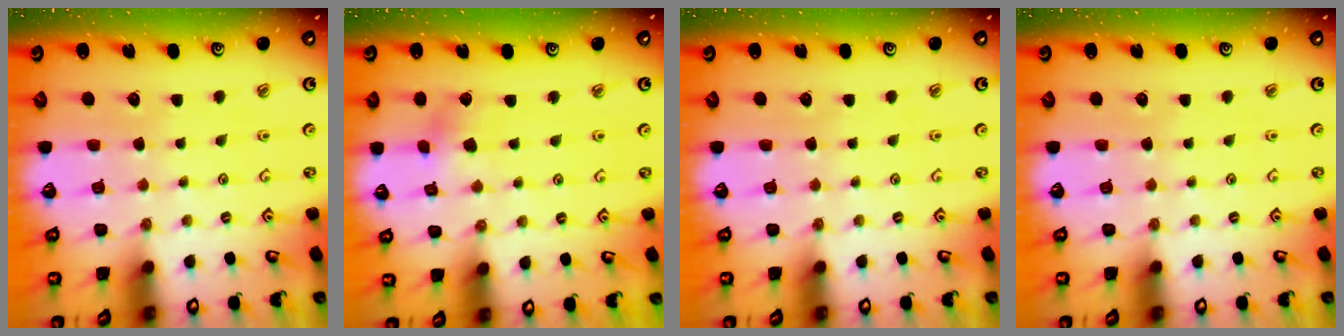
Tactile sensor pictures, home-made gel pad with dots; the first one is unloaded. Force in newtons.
{"total": 3.4, "press": 3.4, "slide": 0.6}
{"total": 0.0}
{"total": 0.0}